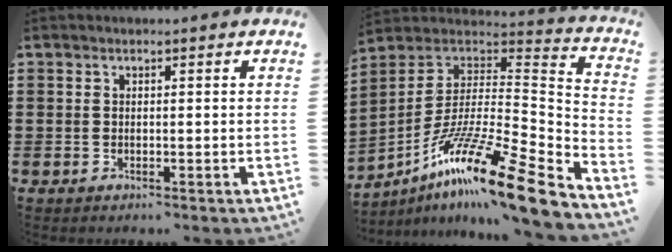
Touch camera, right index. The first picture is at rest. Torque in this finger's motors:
{"motor_torque": [-0.97, 1.17, 0.39, 0.04]}